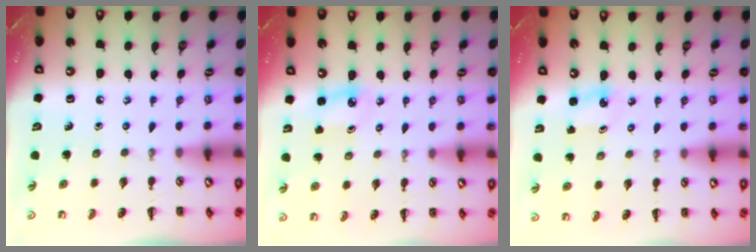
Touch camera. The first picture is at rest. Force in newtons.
{"total": 3.2, "press": 3.1, "slide": 0.7}
{"total": 1.9, "press": 1.8, "slide": 0.3}